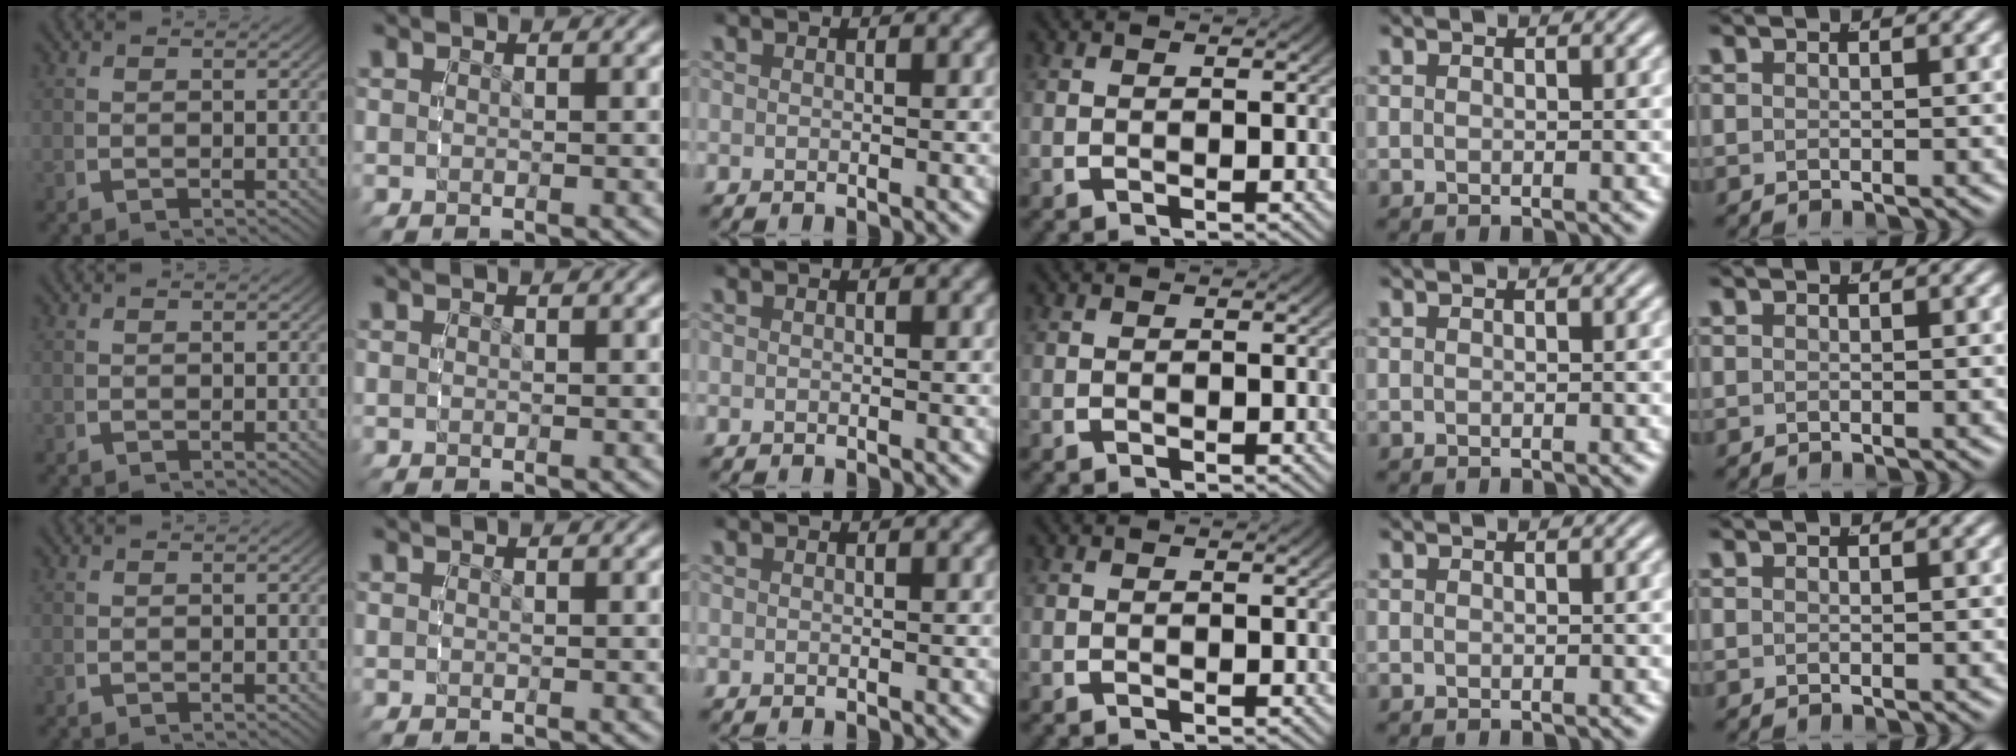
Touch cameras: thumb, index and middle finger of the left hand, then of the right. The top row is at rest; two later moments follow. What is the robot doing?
{"motion": "reach", "object": "backpack"}